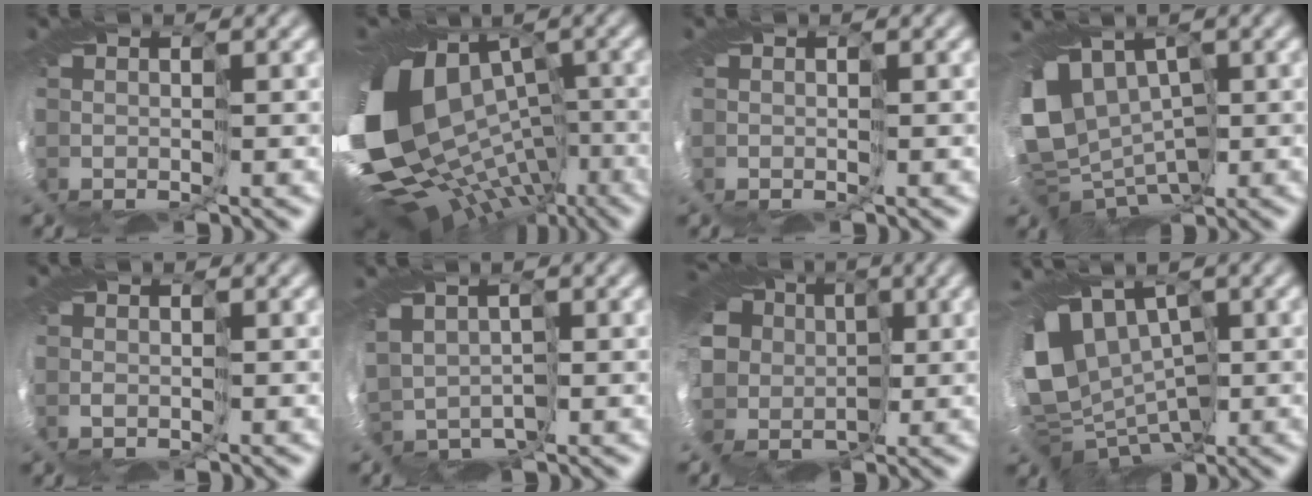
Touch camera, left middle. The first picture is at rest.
{"total": 17.0, "force": [-3.5, 12.7, 10.8], "torque": [-0.211, -0.022, -0.020]}
{"total": 0.7, "force": [-0.1, 0.7, 0.1], "torque": [0.001, -0.003, -0.001]}
{"total": 6.8, "force": [0.4, 5.8, 3.6], "torque": [-0.069, -0.006, 0.012]}
{"total": 1.2, "force": [-0.3, 1.1, 0.3], "torque": [-0.004, -0.005, 0.002]}
{"total": 2.2, "force": [0.3, 2.2, 0.2], "torque": [-0.022, 0.002, 0.007]}
{"total": 12.5, "force": [0.0, 10.2, 7.2], "torque": [-0.168, -0.003, 0.005]}
{"total": 9.5, "force": [0.2, 7.7, 5.6], "torque": [-0.114, -0.012, 0.016]}